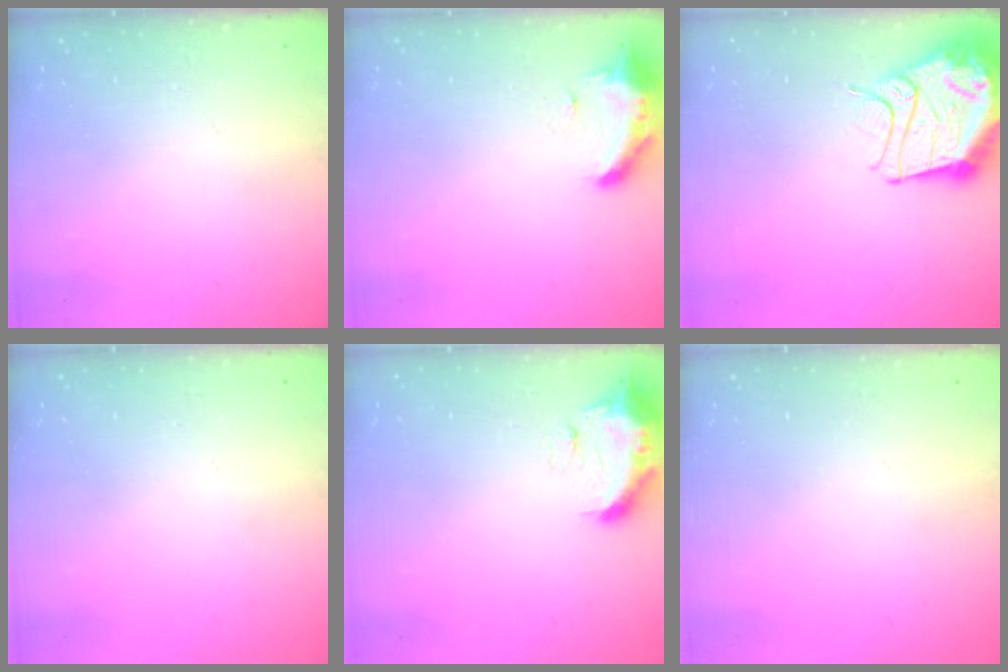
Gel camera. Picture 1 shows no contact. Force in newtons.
{"total": 12.2, "press": 9.7, "slide": 7.4}
{"total": 17.5, "press": 17.4, "slide": 1.9}
{"total": 13.4, "press": 3.0, "slide": 13.1}
{"total": 9.6, "press": 9.6, "slide": 0.6}
{"total": 0.0}